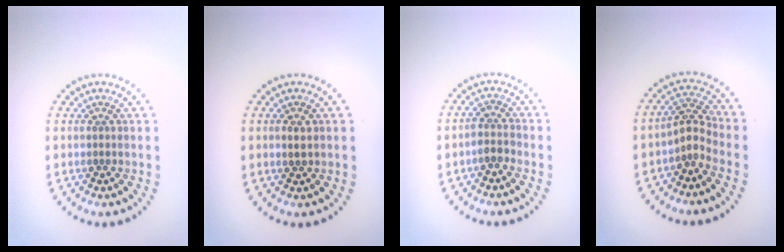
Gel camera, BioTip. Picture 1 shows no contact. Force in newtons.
{"total": 0.9, "press": 0.9, "slide": 0.1}
{"total": 1.7, "press": 1.5, "slide": 0.6}
{"total": 2.2, "press": 1.6, "slide": 1.6}